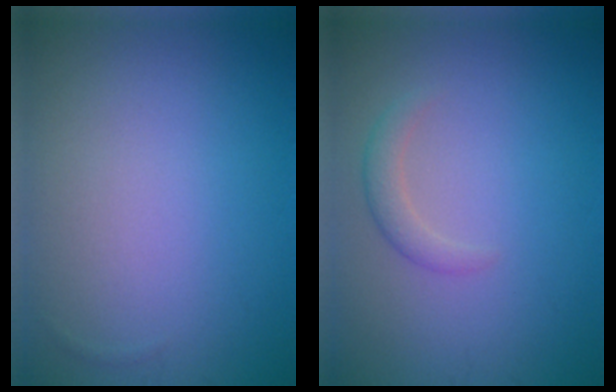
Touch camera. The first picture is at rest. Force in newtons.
{"total": 1.6, "press": 1.6, "slide": 0.1}